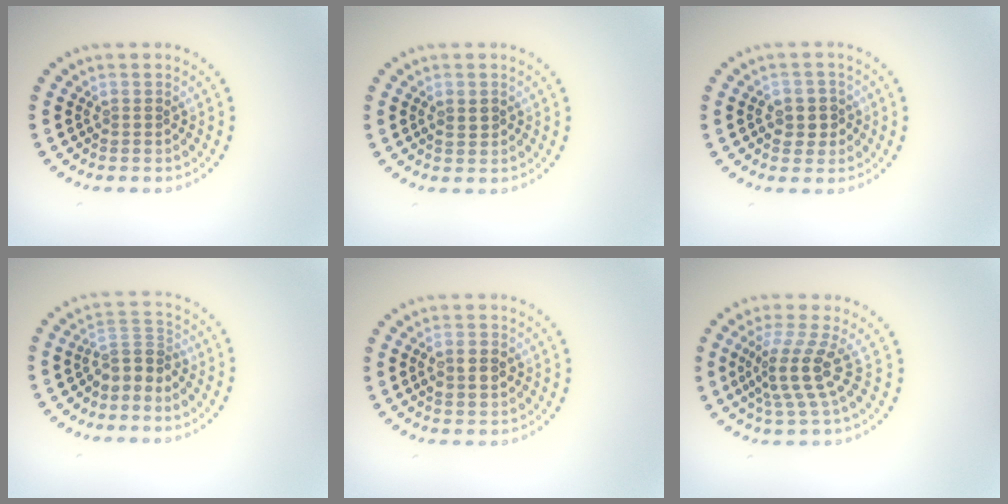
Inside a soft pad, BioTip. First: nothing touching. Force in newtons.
{"total": 0.8, "press": 0.8, "slide": 0.3}
{"total": 2.5, "press": 2.5, "slide": 0.4}
{"total": 2.7, "press": 2.0, "slide": 1.9}
{"total": 2.4, "press": 2.4, "slide": 0.3}
{"total": 4.1, "press": 2.9, "slide": 2.8}